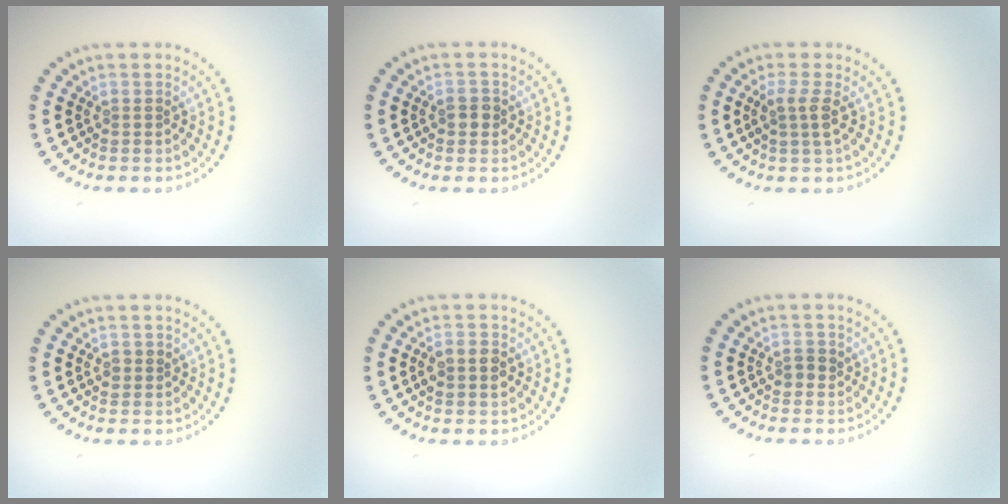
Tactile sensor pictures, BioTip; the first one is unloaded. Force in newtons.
{"total": 1.3, "press": 1.3, "slide": 0.2}
{"total": 1.9, "press": 1.5, "slide": 1.1}
{"total": 0.9, "press": 0.9, "slide": 0.1}
{"total": 2.1, "press": 2.1, "slide": 0.0}
{"total": 1.3, "press": 1.2, "slide": 0.4}